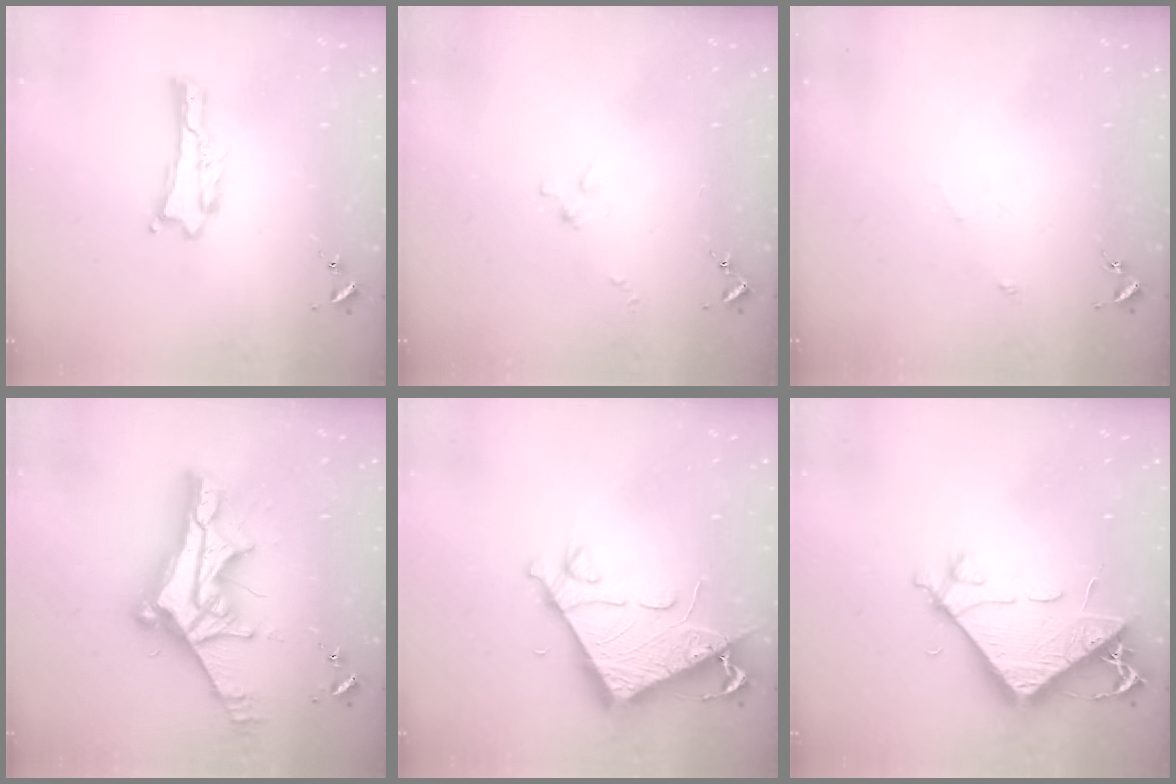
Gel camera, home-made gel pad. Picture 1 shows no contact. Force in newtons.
{"total": 1.3, "press": 1.2, "slide": 0.1}
{"total": 2.5, "press": 2.5, "slide": 0.2}
{"total": 12.0, "press": 11.9, "slide": 1.1}
{"total": 7.4, "press": 7.4, "slide": 0.7}
{"total": 7.2, "press": 7.1, "slide": 1.2}